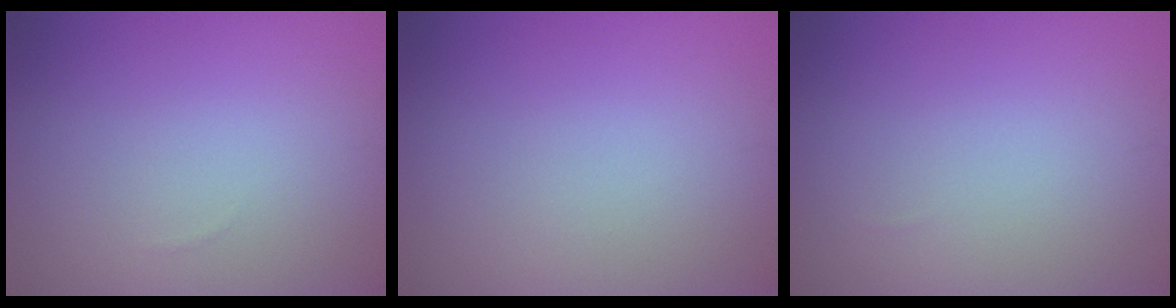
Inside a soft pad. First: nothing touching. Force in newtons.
{"total": 0.0}
{"total": 0.0}